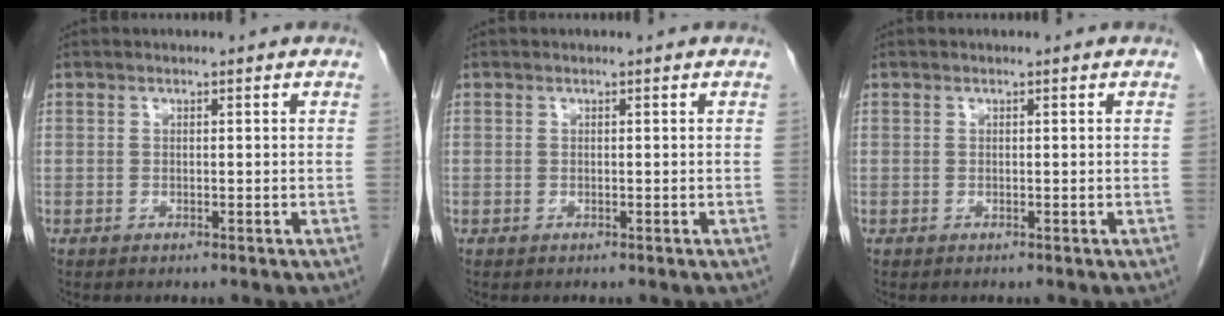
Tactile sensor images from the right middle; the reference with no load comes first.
{"total": 0.0}
{"total": 0.0}